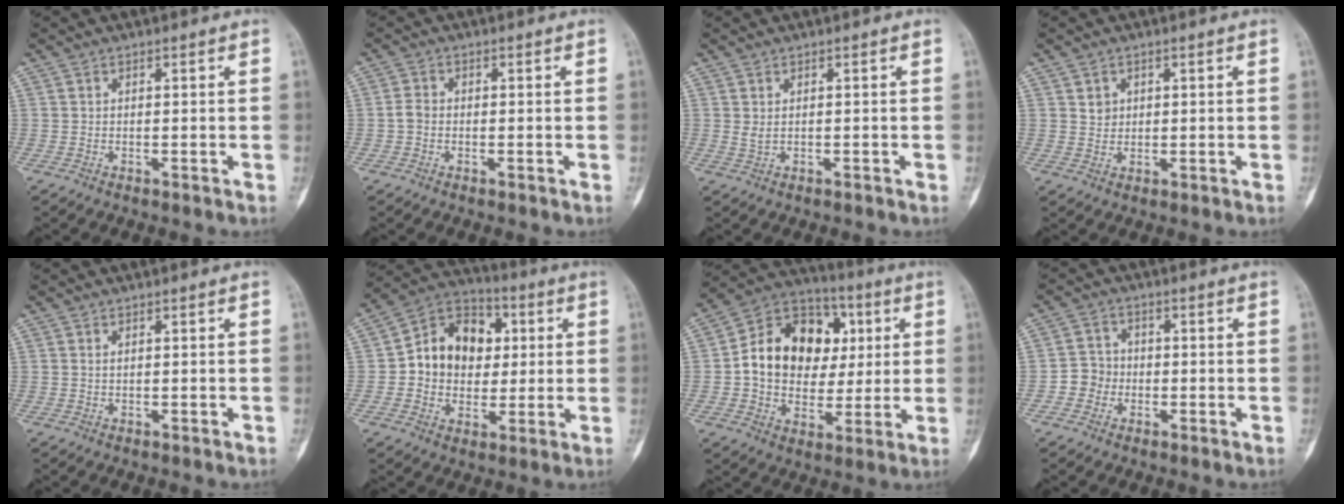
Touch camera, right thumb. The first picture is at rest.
{"total": 2.3, "force": [-0.5, 1.9, 1.2], "torque": [-0.016, 0.006, -0.014]}
{"total": 1.3, "force": [0.0, 0.8, 1.1], "torque": [-0.016, 0.000, 0.004]}
{"total": 2.4, "force": [0.8, 2.2, 0.7], "torque": [0.008, -0.004, 0.016]}
{"total": 0.7, "force": [0.2, 0.5, 0.4], "torque": [-0.004, 0.002, 0.004]}
{"total": 15.3, "force": [1.5, 12.5, 8.6], "torque": [-0.082, 0.019, 0.020]}
{"total": 19.1, "force": [2.2, 15.1, 11.4], "torque": [-0.146, 0.025, 0.039]}
{"total": 4.7, "force": [-1.3, 4.4, 1.1], "torque": [0.011, 0.016, -0.033]}